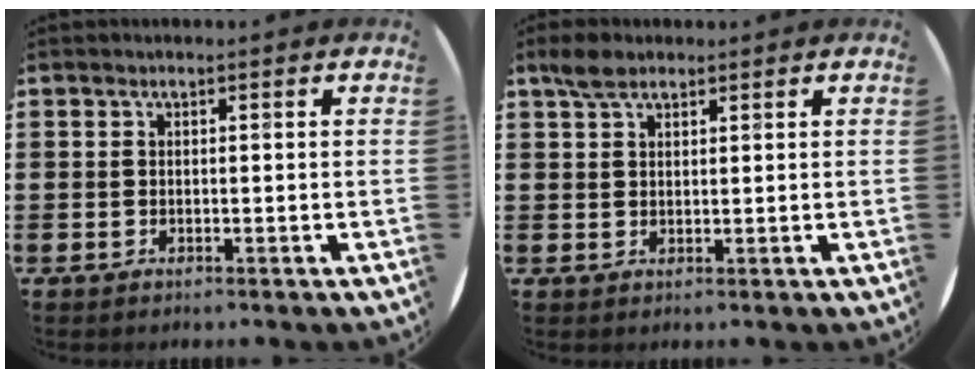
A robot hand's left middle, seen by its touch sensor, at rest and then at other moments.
{"total": 3.0, "force": [2.3, 1.4, 1.2], "torque": [-0.021, 0.003, 0.042]}